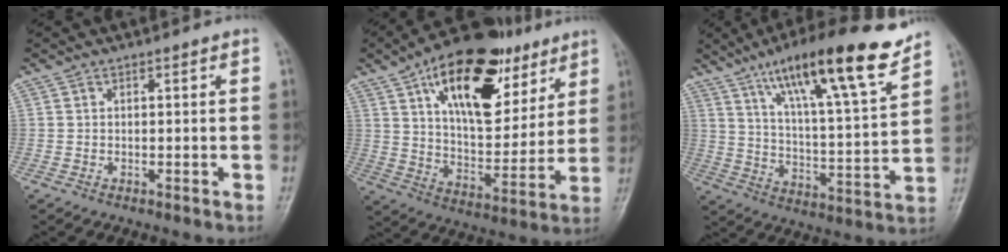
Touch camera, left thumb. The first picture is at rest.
{"total": 24.8, "force": [12.0, 12.5, 17.7], "torque": [-0.235, -0.027, 0.194]}
{"total": 20.6, "force": [13.9, 3.4, 14.9], "torque": [-0.218, -0.057, 0.229]}